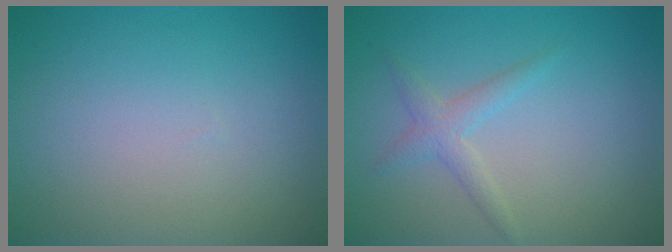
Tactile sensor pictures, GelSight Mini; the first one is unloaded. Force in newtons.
{"total": 1.8, "press": 1.8, "slide": 0.1}